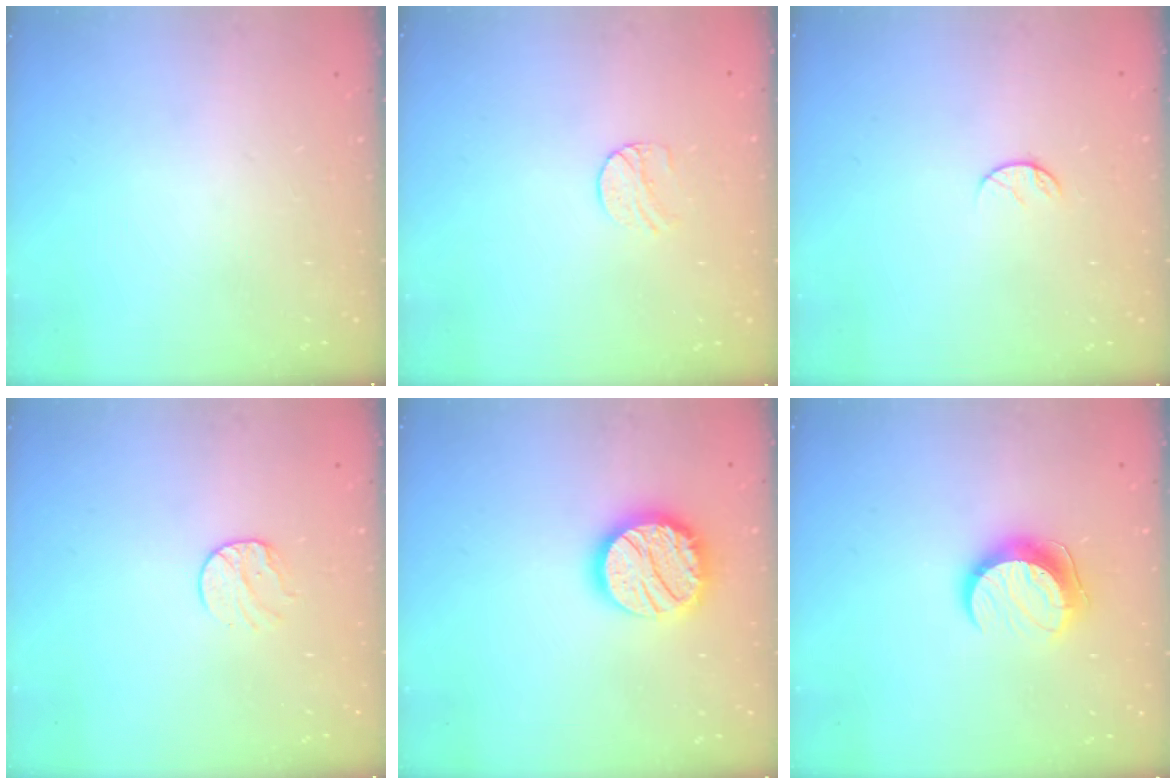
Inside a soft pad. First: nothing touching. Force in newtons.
{"total": 7.2, "press": 7.2, "slide": 0.7}
{"total": 5.8, "press": 5.8, "slide": 0.7}
{"total": 8.0, "press": 8.0, "slide": 0.7}
{"total": 18.1, "press": 18.1, "slide": 1.3}
{"total": 11.2, "press": 11.2, "slide": 1.0}